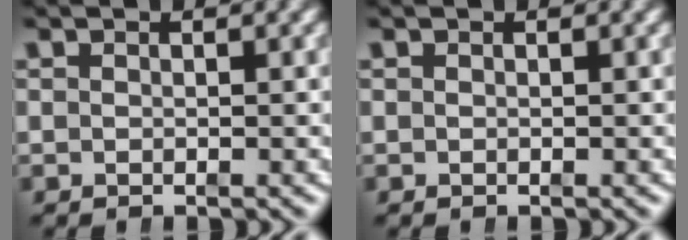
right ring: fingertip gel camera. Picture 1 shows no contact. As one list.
[{"total": 0.0}]